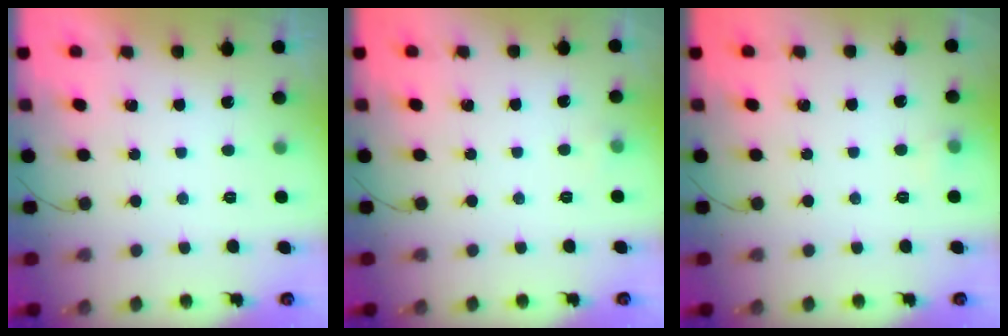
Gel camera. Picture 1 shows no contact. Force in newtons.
{"total": 3.1, "press": 2.8, "slide": 1.4}
{"total": 4.8, "press": 4.7, "slide": 1.2}